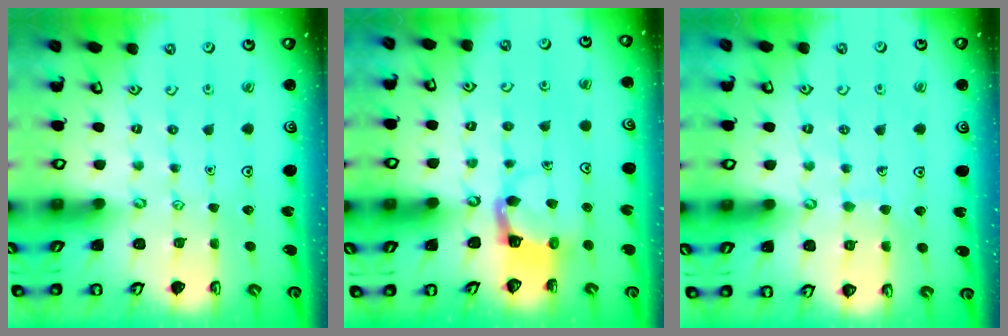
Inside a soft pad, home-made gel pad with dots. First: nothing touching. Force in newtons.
{"total": 4.6, "press": 4.6, "slide": 0.1}
{"total": 5.2, "press": 5.2, "slide": 0.3}